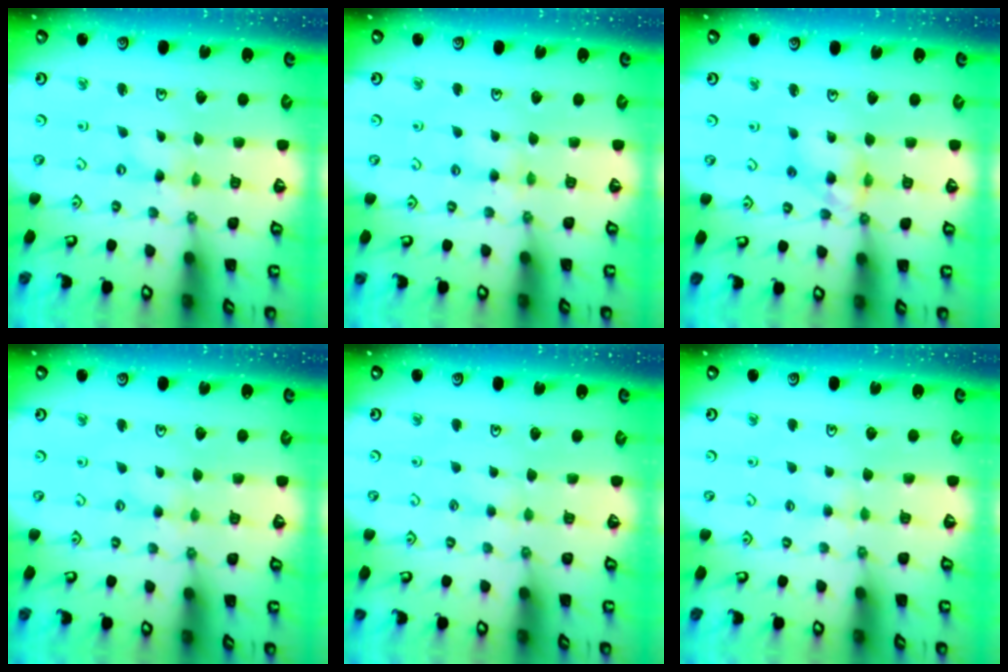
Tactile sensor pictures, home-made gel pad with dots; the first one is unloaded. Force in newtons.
{"total": 3.0, "press": 2.9, "slide": 0.4}
{"total": 9.1, "press": 9.0, "slide": 1.1}
{"total": 1.6, "press": 1.5, "slide": 0.3}
{"total": 1.9, "press": 1.8, "slide": 0.3}
{"total": 2.8, "press": 2.8, "slide": 0.4}